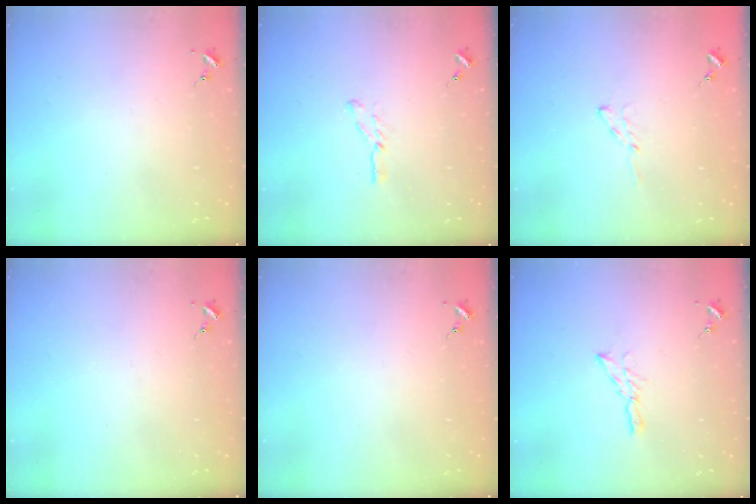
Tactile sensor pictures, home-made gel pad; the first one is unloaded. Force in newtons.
{"total": 3.7, "press": 3.7, "slide": 0.4}
{"total": 3.5, "press": 3.5, "slide": 0.4}
{"total": 0.0}
{"total": 0.0}
{"total": 5.2, "press": 5.2, "slide": 0.5}